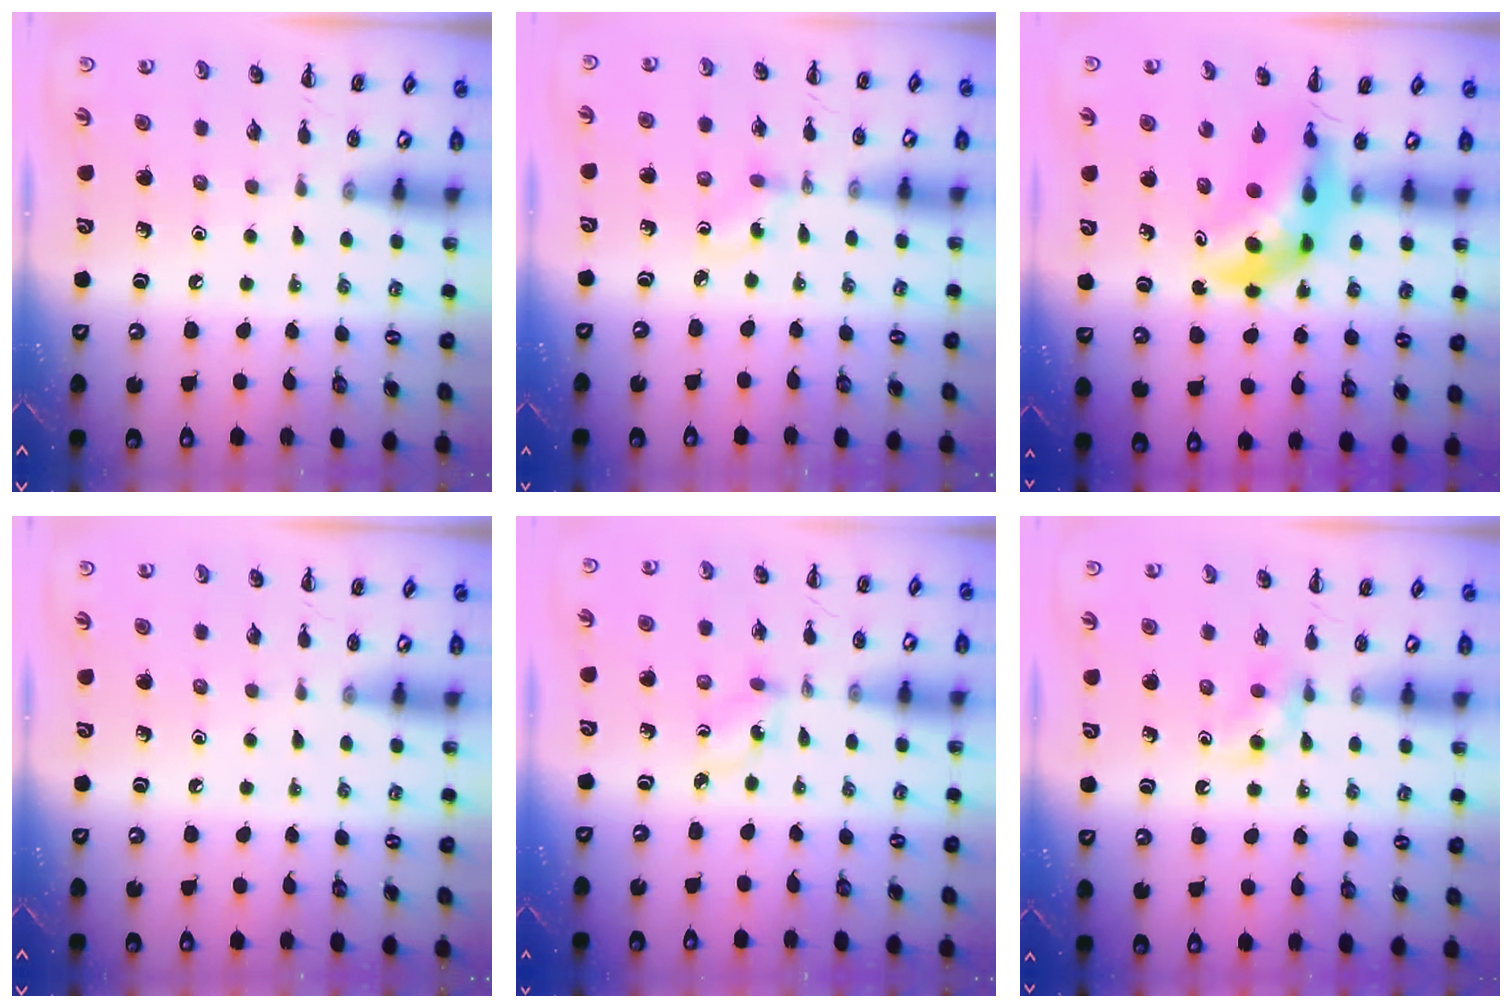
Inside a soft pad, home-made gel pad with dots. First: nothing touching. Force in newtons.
{"total": 1.0, "press": 0.8, "slide": 0.6}
{"total": 7.0, "press": 6.8, "slide": 1.8}
{"total": 0.0}
{"total": 2.5, "press": 2.3, "slide": 1.0}
{"total": 2.6, "press": 2.4, "slide": 1.0}